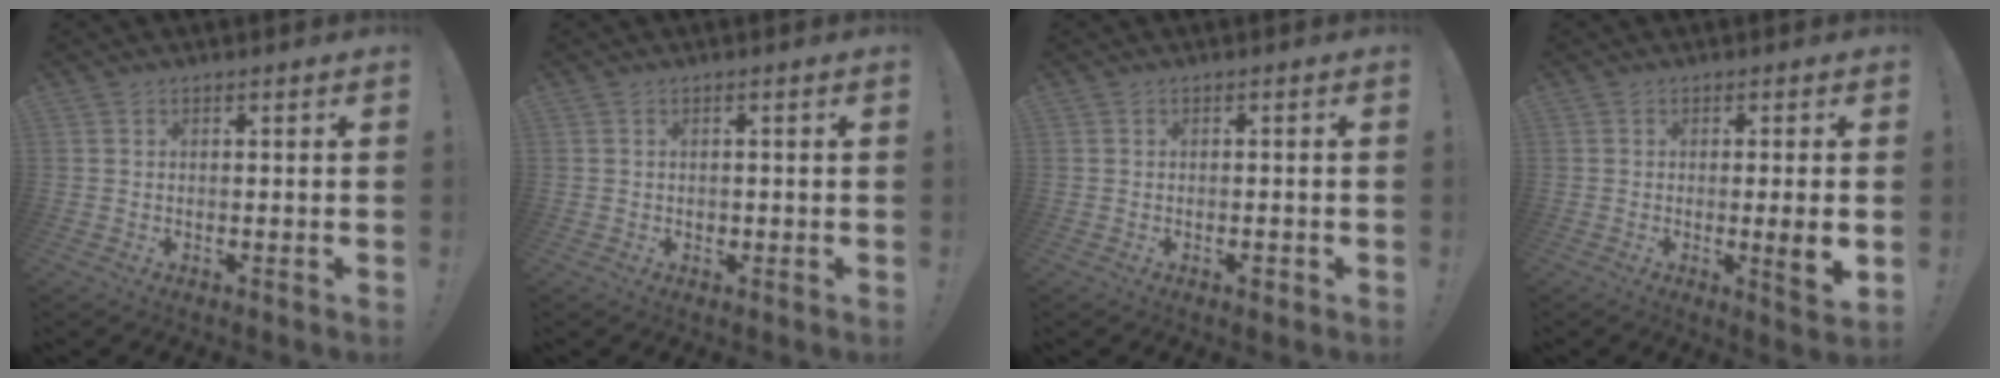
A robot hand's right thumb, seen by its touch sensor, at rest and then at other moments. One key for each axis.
{"total": 0.9, "fx": -0.2, "fy": 0.9, "fz": 0.2, "tx": -0.005, "ty": 0.004, "tz": -0.003}
{"total": 1.1, "fx": -0.8, "fy": 0.4, "fz": 0.7, "tx": -0.009, "ty": 0.001, "tz": -0.013}
{"total": 5.7, "fx": -0.6, "fy": -0.1, "fz": 5.7, "tx": -0.082, "ty": -0.013, "tz": -0.010}